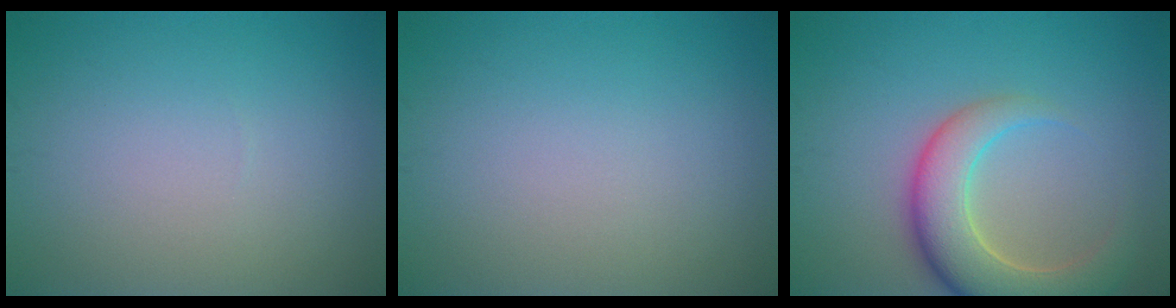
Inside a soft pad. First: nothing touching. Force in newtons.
{"total": 0.0}
{"total": 6.8, "press": 6.8, "slide": 0.5}